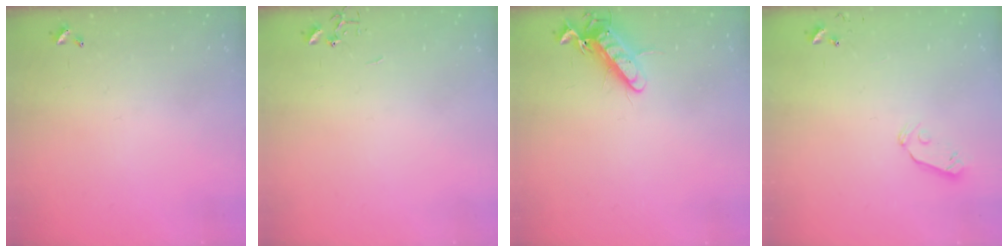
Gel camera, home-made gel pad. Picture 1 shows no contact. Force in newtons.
{"total": 0.0}
{"total": 11.7, "press": 11.6, "slide": 1.7}
{"total": 5.9, "press": 5.8, "slide": 1.0}